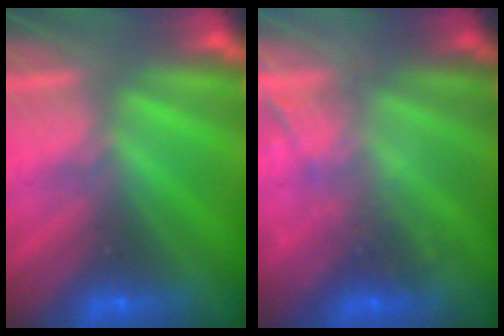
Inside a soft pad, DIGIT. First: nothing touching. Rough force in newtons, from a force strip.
{"total": 2.2}